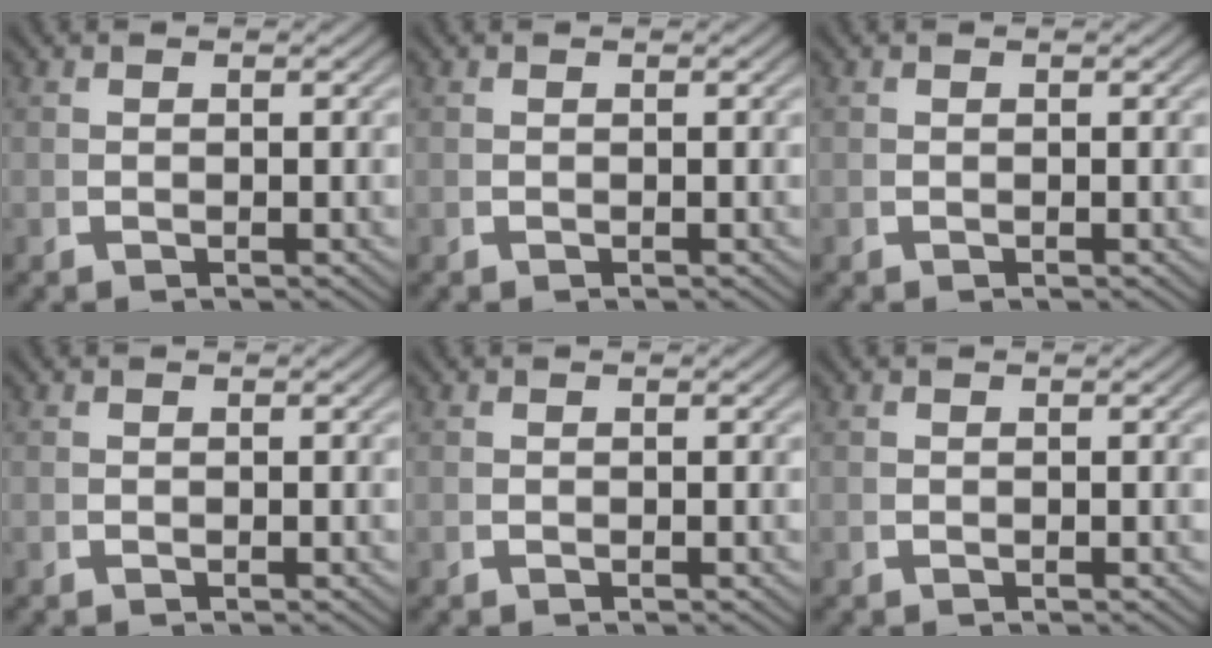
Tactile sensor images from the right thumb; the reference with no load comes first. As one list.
[{"total": 0.0}, {"total": 0.0}, {"total": 0.0}, {"total": 0.0}, {"total": 0.0}]